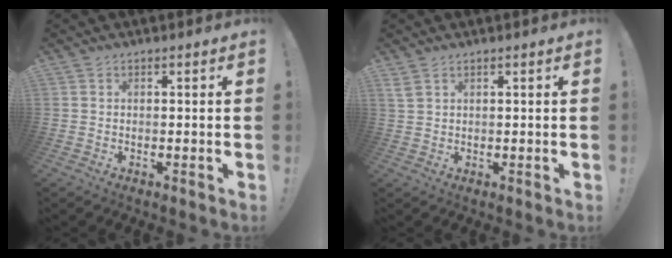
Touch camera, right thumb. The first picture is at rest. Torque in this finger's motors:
{"motor_torque": [-0.14, 0.38, 0.25, 0.06, -0.02]}